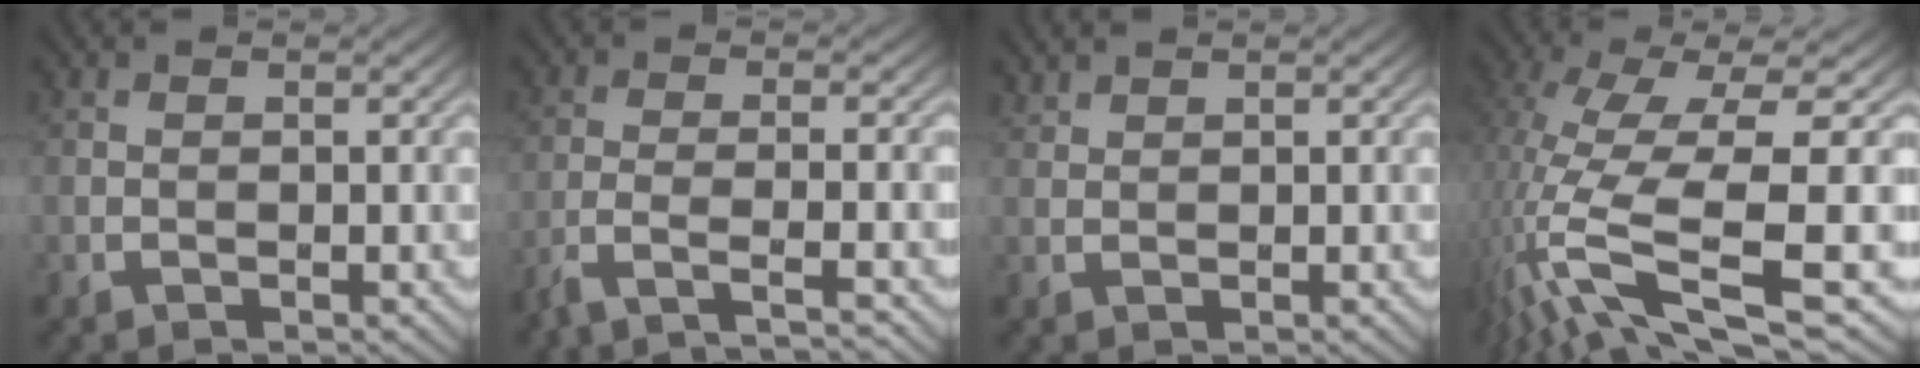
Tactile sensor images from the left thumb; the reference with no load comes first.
{"total": 5.0, "force": [-3.4, 0.9, 3.6], "torque": [-0.052, 0.004, -0.084]}
{"total": 1.4, "force": [1.3, 0.2, -0.2], "torque": [0.000, 0.004, 0.031]}
{"total": 14.0, "force": [-3.7, 3.6, 13.0], "torque": [-0.289, -0.013, -0.053]}